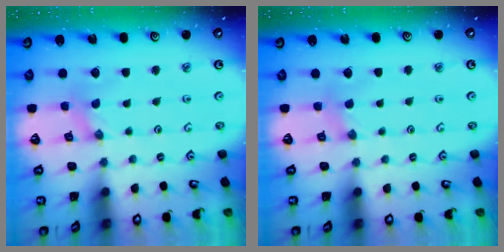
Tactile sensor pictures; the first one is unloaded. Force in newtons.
{"total": 2.0, "press": 2.0, "slide": 0.4}